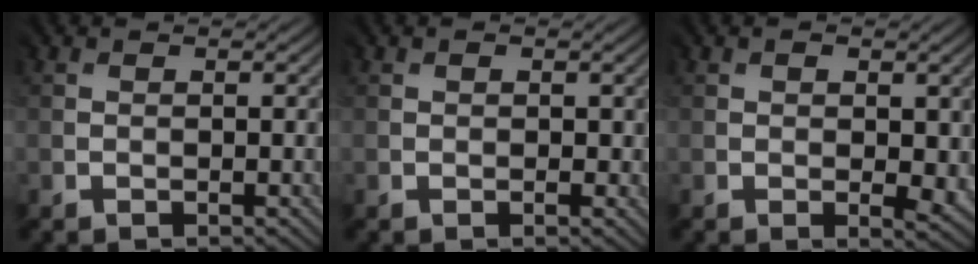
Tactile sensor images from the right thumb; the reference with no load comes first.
{"total": 1.0, "force": [0.1, 0.8, 0.6], "torque": [-0.010, -0.001, 0.004]}
{"total": 3.3, "force": [0.1, 2.2, 2.5], "torque": [-0.035, -0.008, 0.010]}